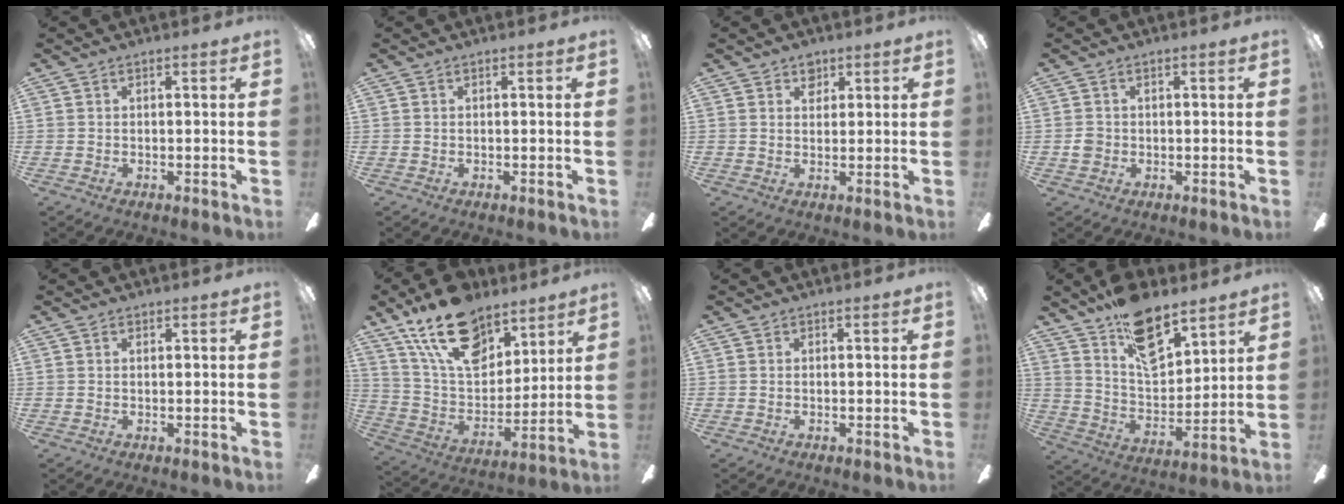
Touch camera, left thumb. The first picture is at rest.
{"total": 0.0}
{"total": 3.6, "force": [2.4, 2.4, 1.2], "torque": [0.002, -0.010, 0.039]}
{"total": 2.1, "force": [-0.1, 1.8, 1.0], "torque": [-0.019, 0.006, -0.003]}
{"total": 0.7, "force": [0.4, 0.3, 0.5], "torque": [-0.010, 0.002, 0.007]}
{"total": 21.2, "force": [13.9, 11.5, 11.1], "torque": [-0.200, -0.068, 0.253]}
{"total": 0.0}
{"total": 16.3, "force": [12.0, 7.2, 8.4], "torque": [-0.143, -0.065, 0.216]}